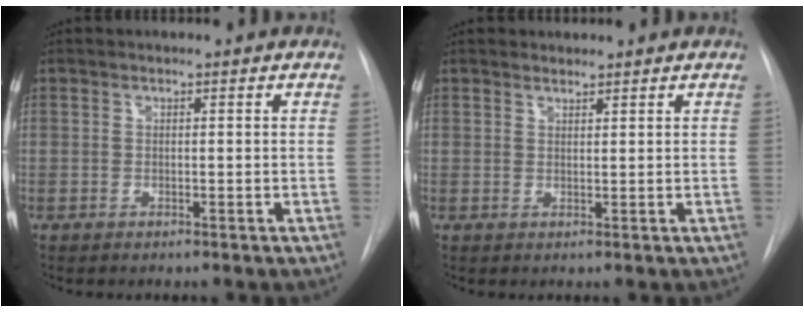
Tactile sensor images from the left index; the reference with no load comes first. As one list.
[{"total": 1.1, "force": [1.1, 0.4, -0.1], "torque": [0.000, 0.001, 0.017]}]